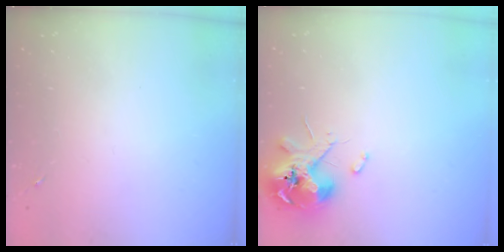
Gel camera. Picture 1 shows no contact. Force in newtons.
{"total": 10.5, "press": 10.4, "slide": 1.6}